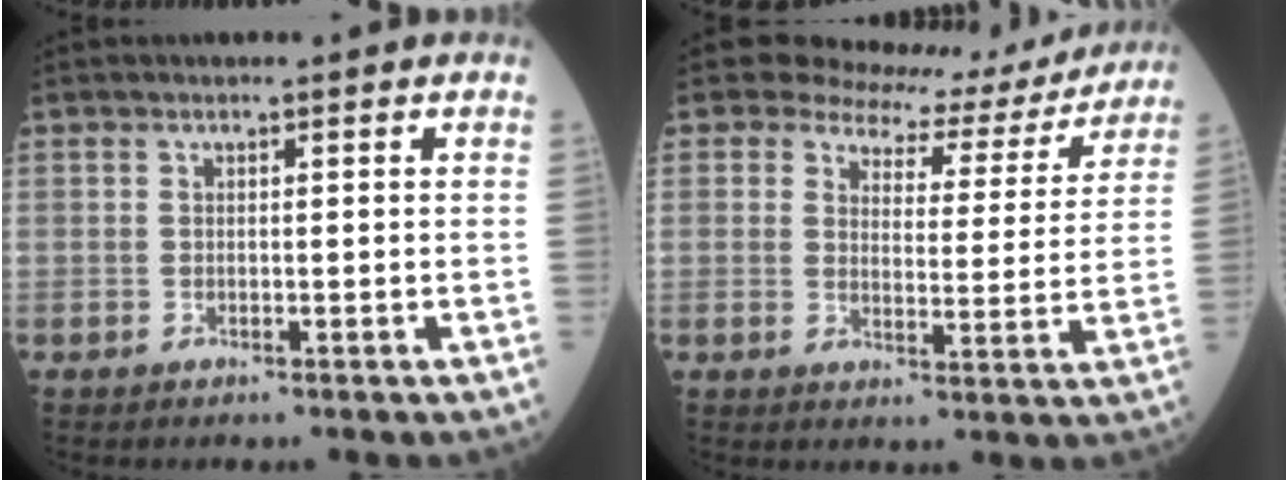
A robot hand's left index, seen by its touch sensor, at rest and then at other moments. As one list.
[{"total": 11.4, "force": [10.6, 4.0, 1.2], "torque": [-0.008, -0.008, 0.116]}]